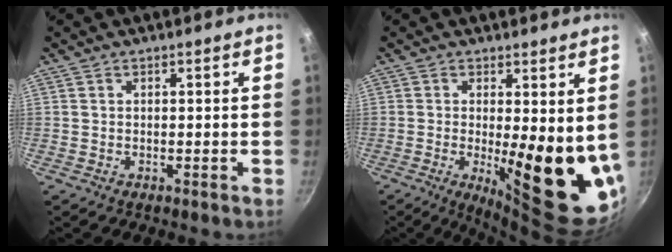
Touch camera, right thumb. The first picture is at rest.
{"total": 15.1, "force": [0.1, 4.7, 14.3], "torque": [-0.170, -0.038, 0.012]}